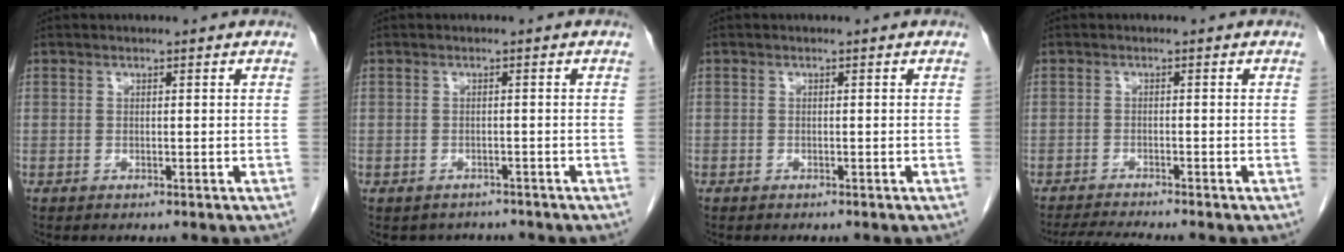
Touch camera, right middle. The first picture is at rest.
{"total": 3.5, "force": [-3.0, 1.7, 0.1], "torque": [-0.002, 0.006, -0.040]}
{"total": 0.0}
{"total": 4.5, "force": [-4.2, -0.9, 1.4], "torque": [-0.026, -0.020, -0.073]}